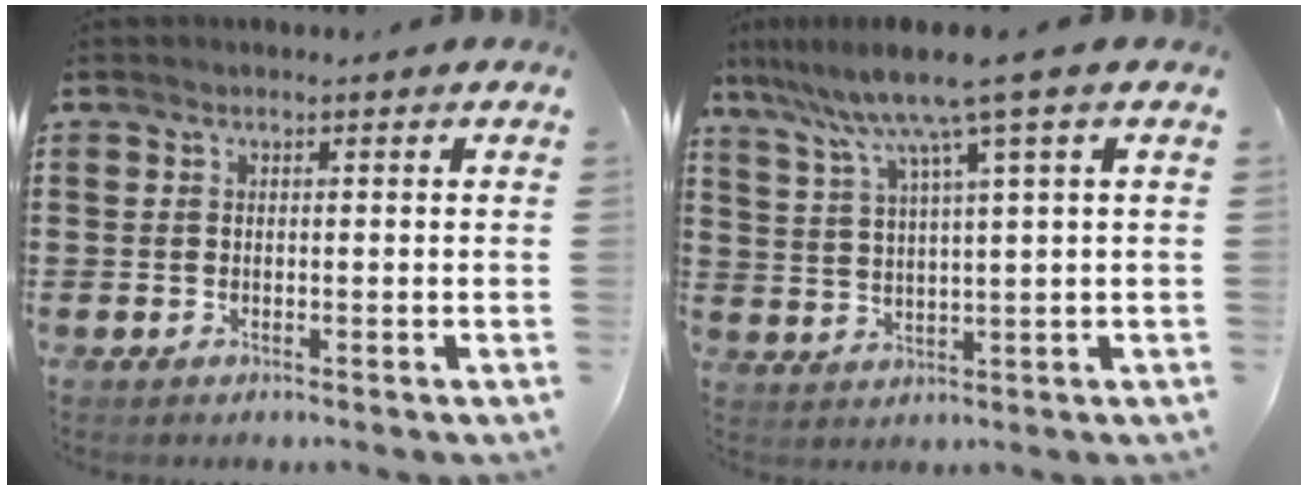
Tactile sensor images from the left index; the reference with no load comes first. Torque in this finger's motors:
{"motor_torque": [2.14, 0.00, 0.92, 0.21]}